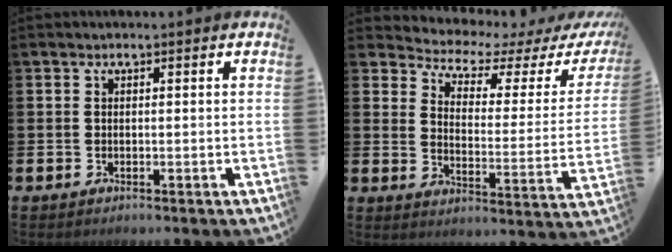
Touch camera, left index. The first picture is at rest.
{"total": 4.2, "force": [3.6, 1.6, 1.5], "torque": [-0.055, -0.030, 0.052]}